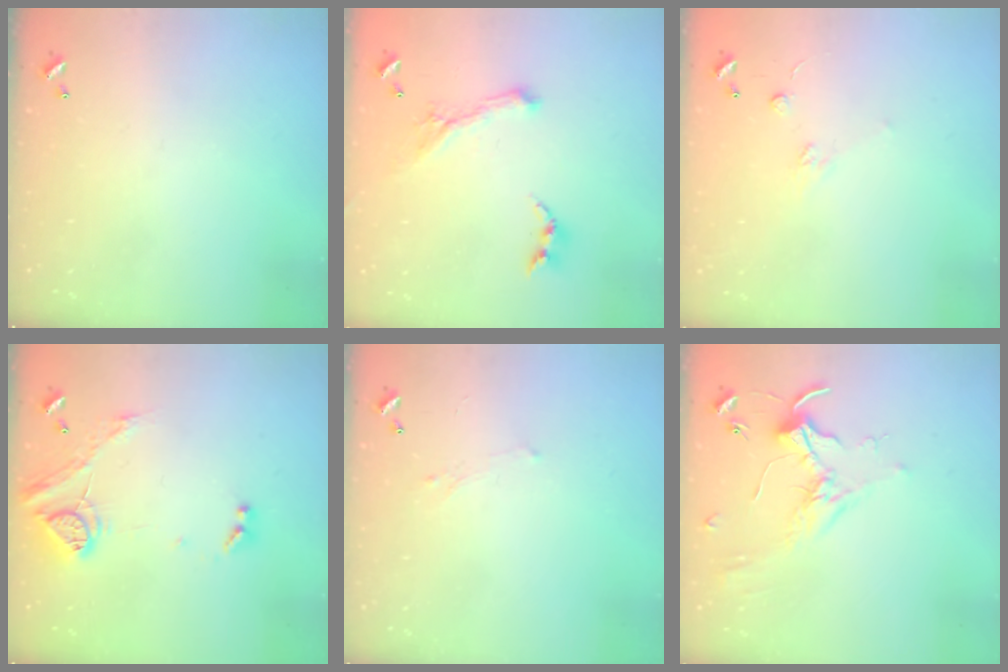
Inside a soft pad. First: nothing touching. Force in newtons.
{"total": 0.8, "press": 0.8, "slide": 0.2}
{"total": 2.5, "press": 2.3, "slide": 1.0}
{"total": 17.3, "press": 17.3, "slide": 0.8}
{"total": 0.8, "press": 0.6, "slide": 0.6}
{"total": 1.8, "press": 1.8, "slide": 0.4}